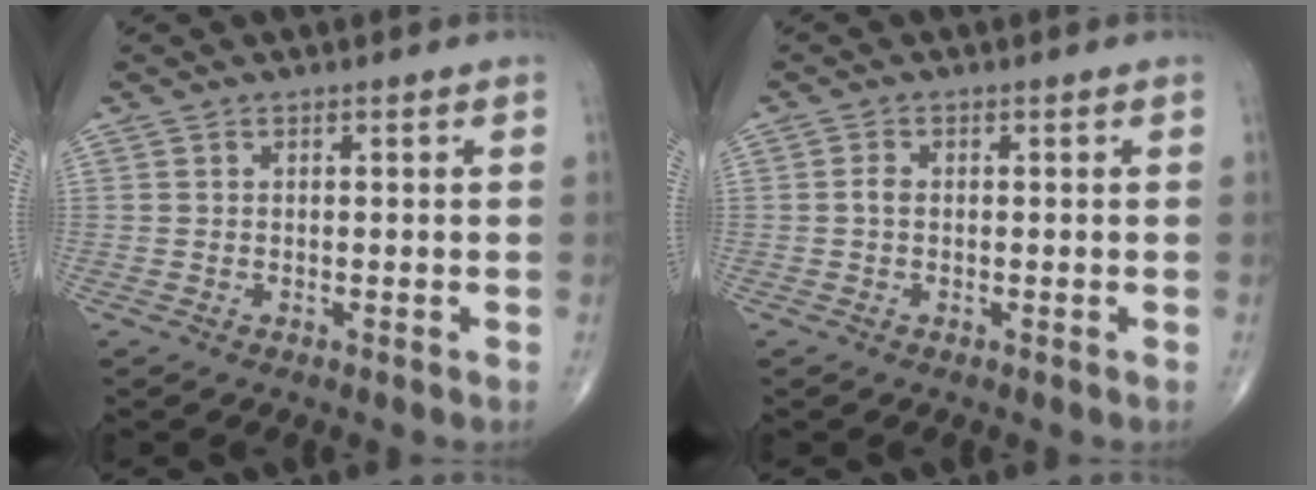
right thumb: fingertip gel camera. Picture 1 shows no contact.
{"total": 1.3, "force": [-0.1, 0.9, 1.0], "torque": [-0.016, 0.002, -0.005]}